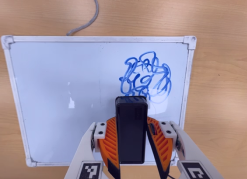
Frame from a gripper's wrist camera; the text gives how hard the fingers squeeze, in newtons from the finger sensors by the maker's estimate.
{"total": 4.6, "left": 4.2, "right": 5.0}